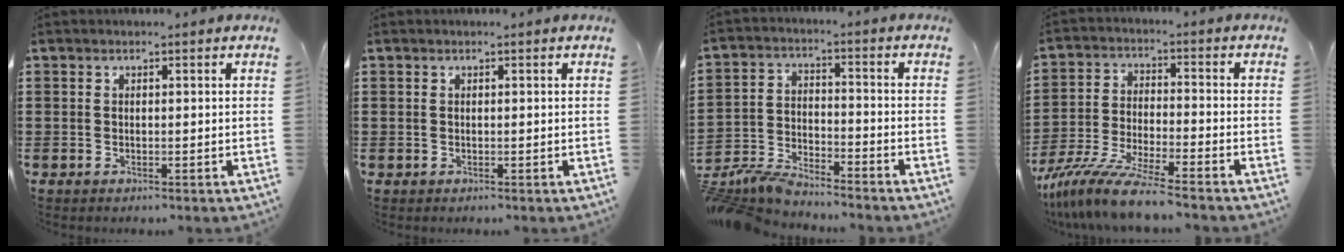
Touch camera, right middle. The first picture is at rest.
{"total": 0.0}
{"total": 6.7, "force": [-6.6, 0.5, 1.0], "torque": [-0.039, 0.000, -0.136]}
{"total": 9.2, "force": [-8.1, 0.0, 4.3], "torque": [-0.097, -0.007, -0.160]}